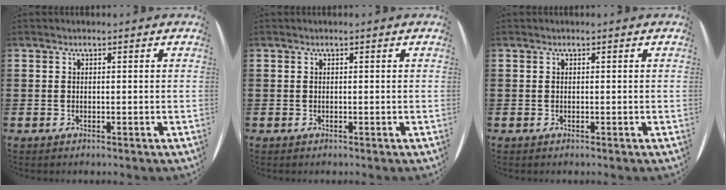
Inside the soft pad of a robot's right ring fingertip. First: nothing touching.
{"total": 0.0}
{"total": 0.0}